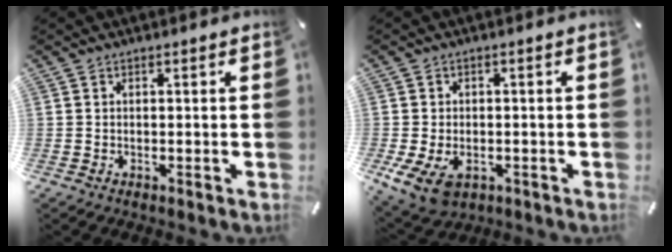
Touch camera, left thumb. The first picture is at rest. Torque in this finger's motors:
{"motor_torque": [1.09, 1.31, 0.30, -0.15, 0.23]}